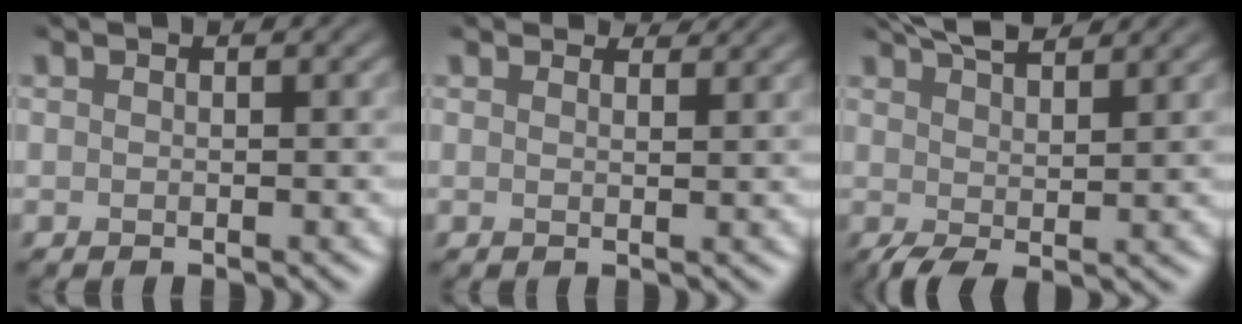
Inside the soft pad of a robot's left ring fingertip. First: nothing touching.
{"total": 2.1, "force": [1.9, 0.6, 0.4], "torque": [-0.012, 0.001, 0.022]}
{"total": 4.9, "force": [3.0, 1.5, 3.6], "torque": [-0.067, 0.006, 0.055]}